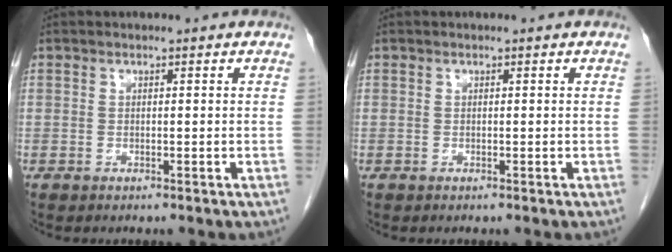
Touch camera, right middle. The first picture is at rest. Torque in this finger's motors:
{"motor_torque": [0.21, 0.00, 0.02, 0.01]}